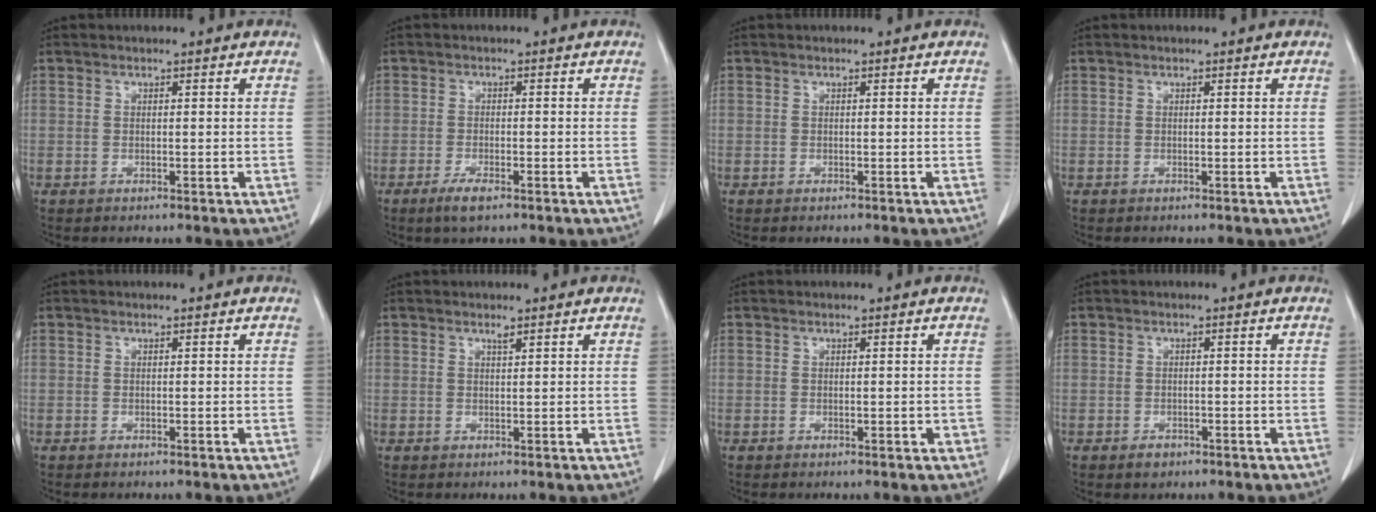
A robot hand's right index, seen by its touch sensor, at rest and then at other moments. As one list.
[{"total": 3.1, "force": [-2.0, 0.6, 2.3], "torque": [-0.047, -0.004, -0.037]}, {"total": 0.0}, {"total": 0.0}, {"total": 0.0}, {"total": 0.7, "force": [0.5, 0.0, 0.4], "torque": [-0.010, -0.004, 0.010]}, {"total": 1.1, "force": [-0.3, 0.4, 0.9], "torque": [-0.012, 0.000, 0.000]}, {"total": 1.7, "force": [-1.1, 1.1, 0.7], "torque": [-0.011, 0.002, -0.012]}]